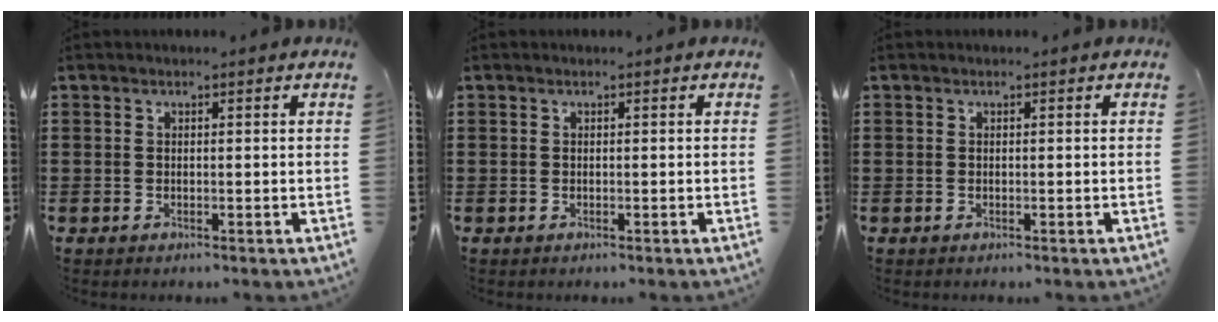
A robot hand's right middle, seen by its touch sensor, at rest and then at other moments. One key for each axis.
{"total": 0.0}
{"total": 0.0}